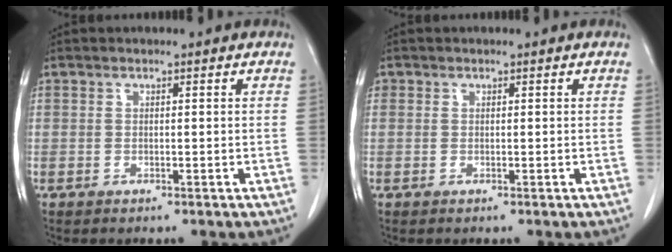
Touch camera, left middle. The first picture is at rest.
{"total": 0.0}